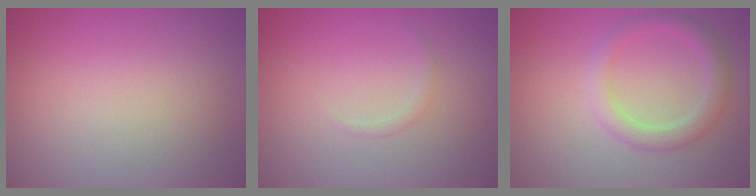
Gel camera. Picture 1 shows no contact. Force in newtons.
{"total": 0.7, "press": 0.7, "slide": 0.1}
{"total": 2.8, "press": 2.8, "slide": 0.1}